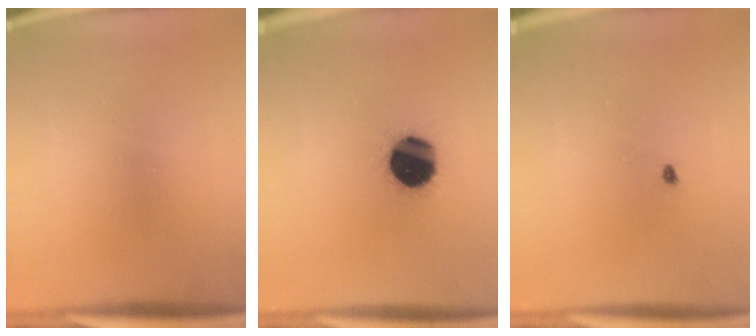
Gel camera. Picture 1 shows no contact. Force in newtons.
{"total": 16.9}
{"total": 0.6}